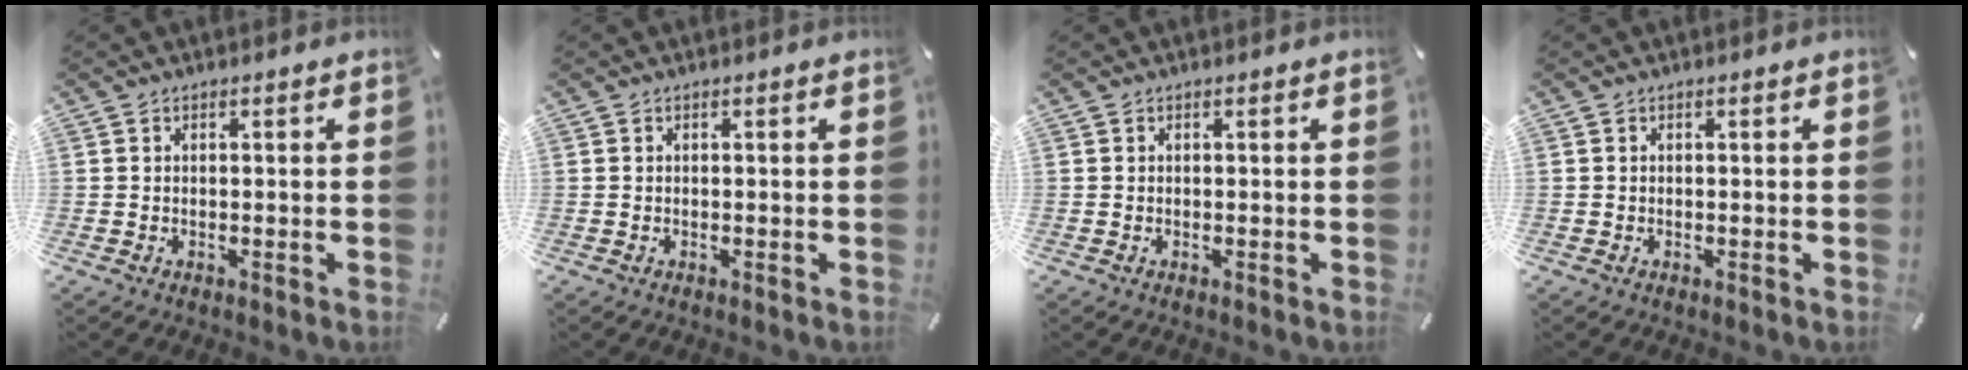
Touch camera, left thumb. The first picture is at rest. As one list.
[{"total": 0.0}, {"total": 0.0}, {"total": 0.0}]